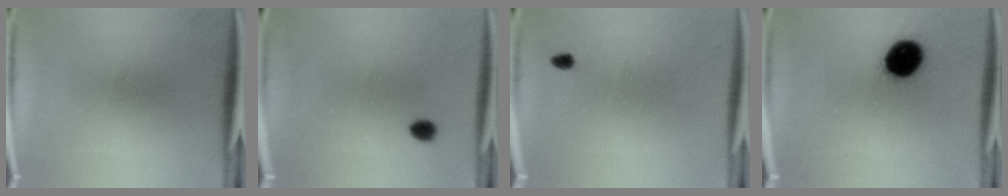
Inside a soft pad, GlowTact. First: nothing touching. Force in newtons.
{"total": 2.1}
{"total": 1.5}
{"total": 12.1}